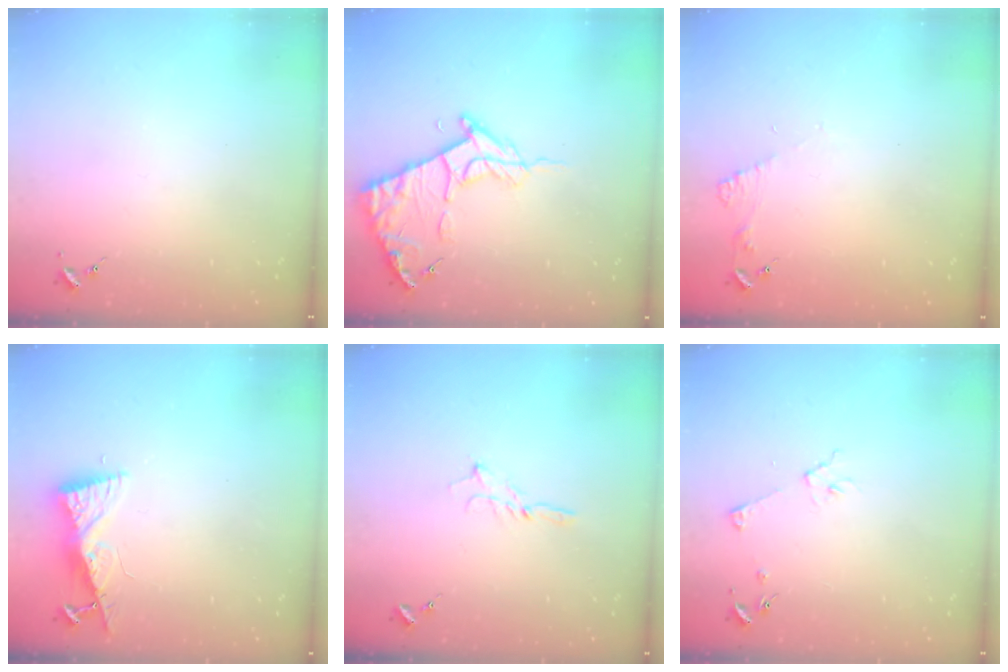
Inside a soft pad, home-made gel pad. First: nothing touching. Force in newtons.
{"total": 13.2, "press": 13.1, "slide": 1.4}
{"total": 5.5, "press": 5.5, "slide": 0.6}
{"total": 8.1, "press": 8.1, "slide": 0.8}
{"total": 2.9, "press": 2.9, "slide": 0.2}
{"total": 3.8, "press": 3.8, "slide": 0.5}